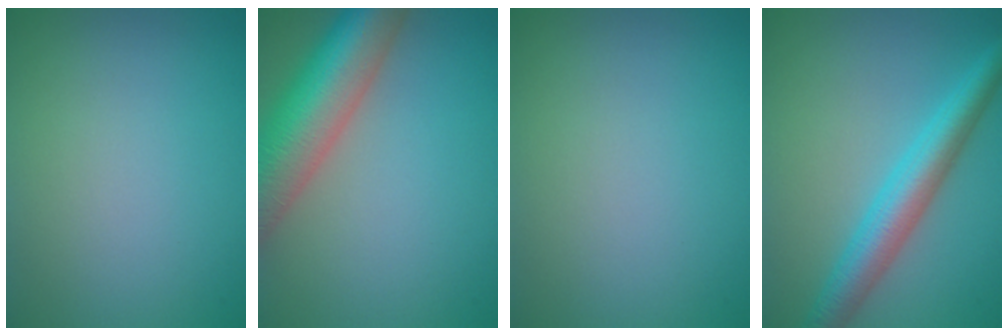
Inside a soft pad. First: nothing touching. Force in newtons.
{"total": 10.1, "press": 10.1, "slide": 0.7}
{"total": 0.0}
{"total": 5.1, "press": 5.1, "slide": 0.2}